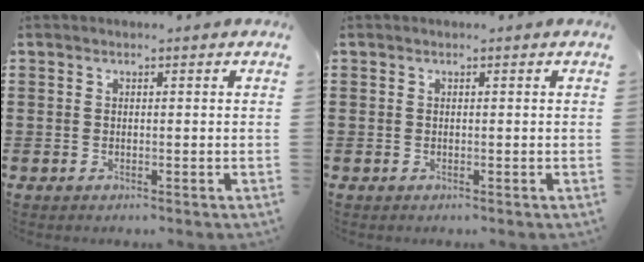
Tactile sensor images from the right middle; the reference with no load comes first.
{"total": 0.0}